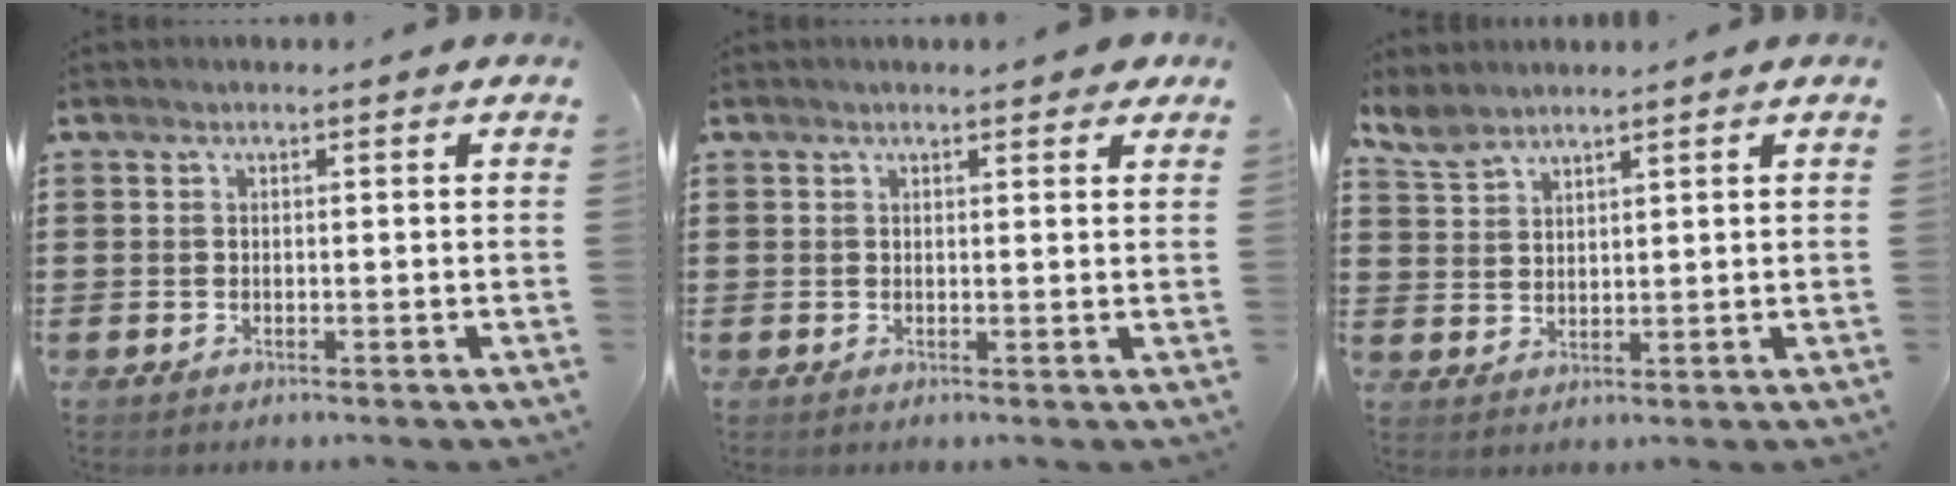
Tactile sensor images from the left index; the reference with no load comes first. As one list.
[{"total": 1.6, "force": [1.3, 0.4, 0.8], "torque": [-0.011, 0.001, 0.024]}, {"total": 3.7, "force": [3.4, 1.1, 1.1], "torque": [-0.032, -0.004, 0.064]}]